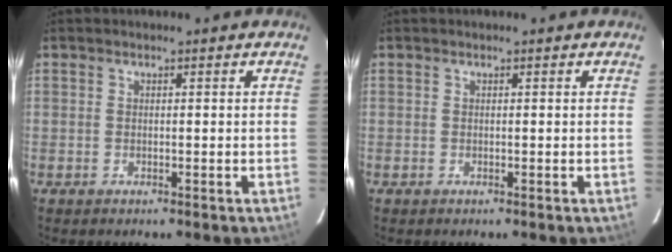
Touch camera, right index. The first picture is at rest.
{"total": 0.0}